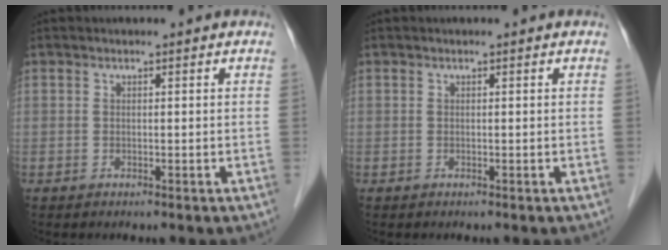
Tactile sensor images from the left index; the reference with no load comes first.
{"total": 0.0}